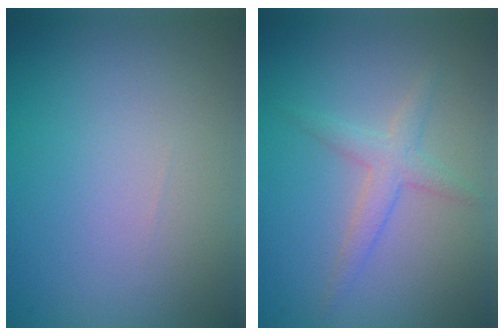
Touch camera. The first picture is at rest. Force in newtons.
{"total": 2.2, "press": 2.2, "slide": 0.1}